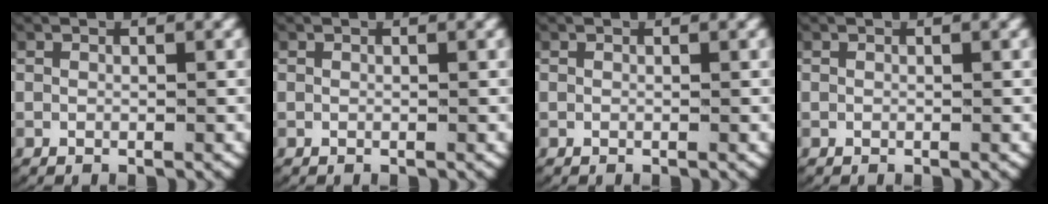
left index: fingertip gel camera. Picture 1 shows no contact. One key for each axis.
{"total": 0.0}
{"total": 0.0}
{"total": 0.0}